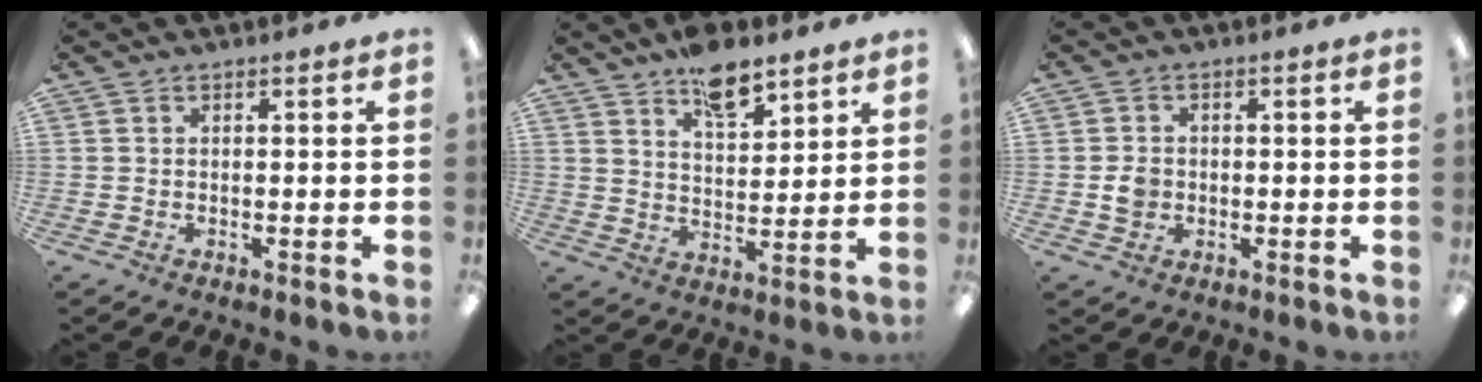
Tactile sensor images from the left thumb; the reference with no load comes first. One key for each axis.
{"total": 9.7, "fx": 7.2, "fy": 4.4, "fz": 4.8, "tx": -0.067, "ty": -0.038, "tz": 0.125}
{"total": 3.2, "fx": -0.4, "fy": 2.7, "fz": 1.7, "tx": -0.022, "ty": 0.003, "tz": -0.010}